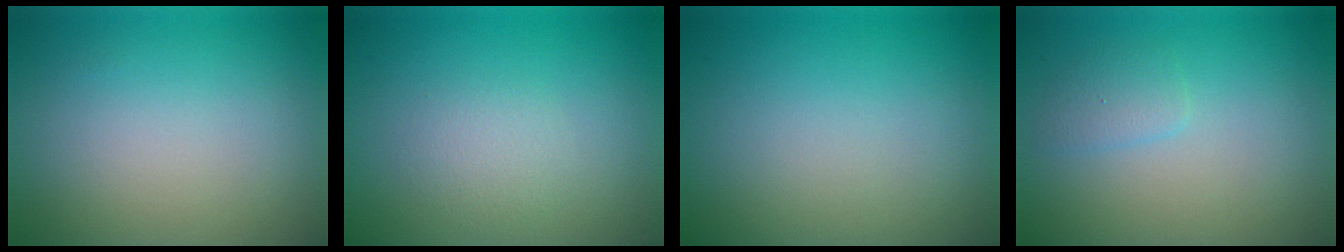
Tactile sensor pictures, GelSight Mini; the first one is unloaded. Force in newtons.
{"total": 1.6, "press": 1.6, "slide": 0.1}
{"total": 0.0}
{"total": 1.3, "press": 1.3, "slide": 0.1}